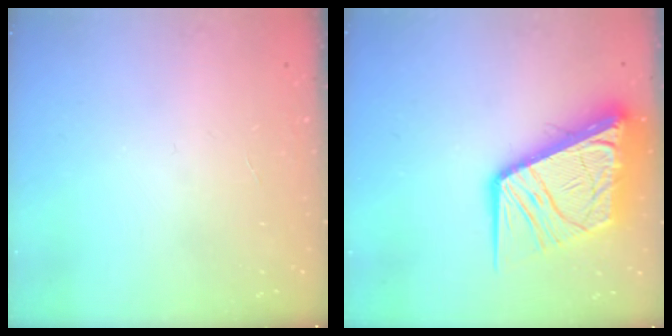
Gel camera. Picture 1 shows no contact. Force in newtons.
{"total": 21.9, "press": 21.8, "slide": 2.9}